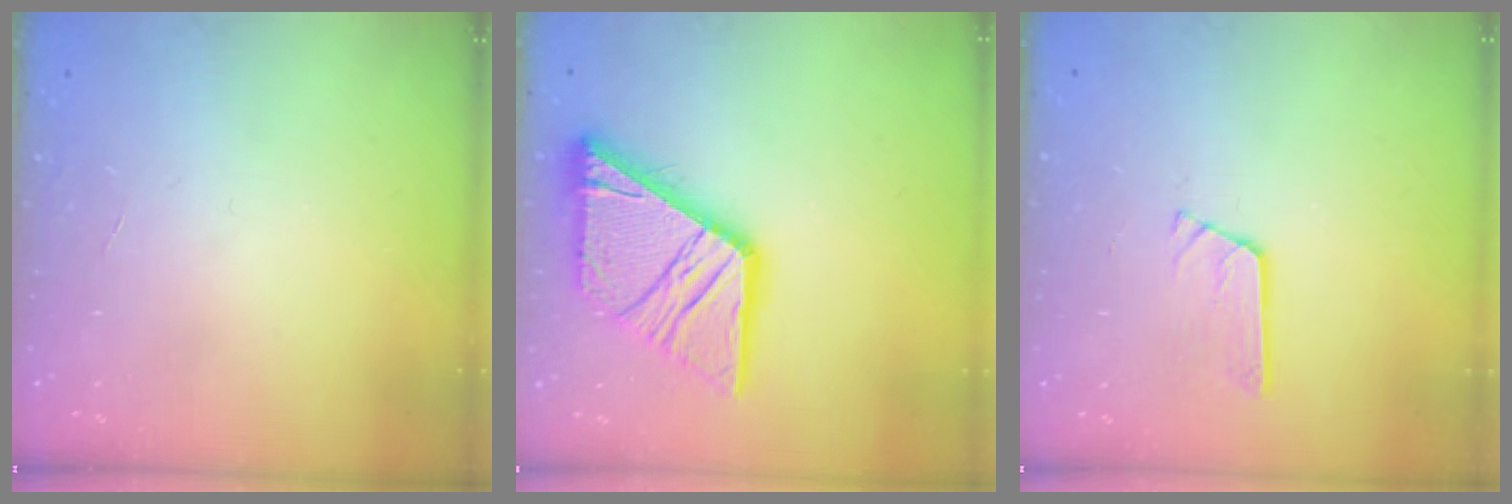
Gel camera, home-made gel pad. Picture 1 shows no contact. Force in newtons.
{"total": 19.7, "press": 19.6, "slide": 2.3}
{"total": 3.1, "press": 3.1, "slide": 0.1}